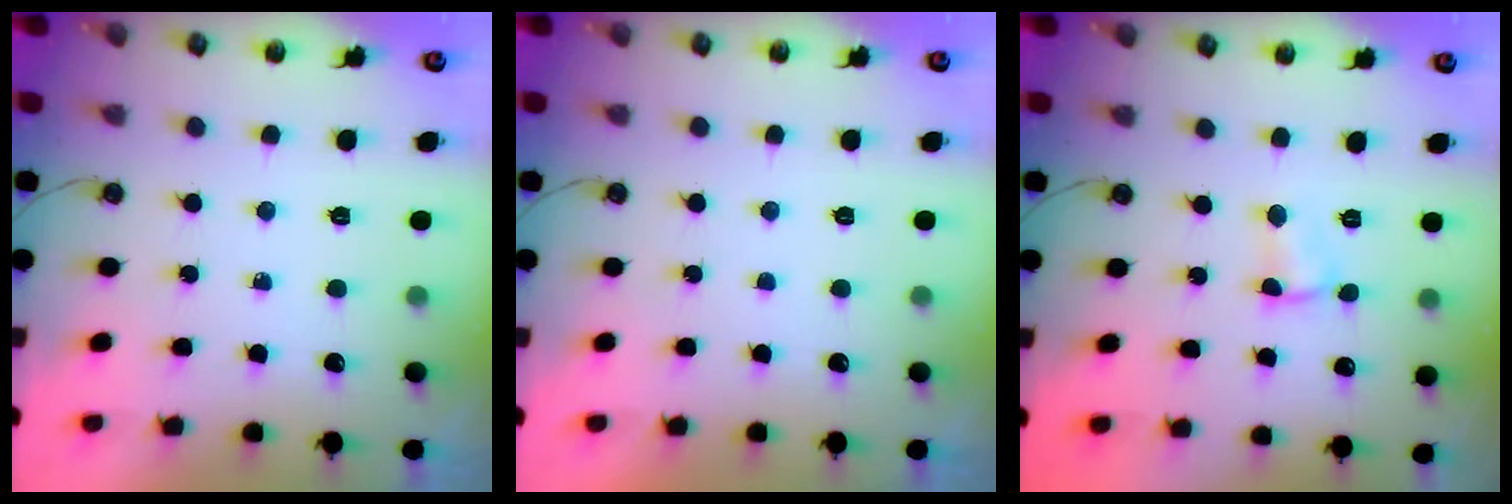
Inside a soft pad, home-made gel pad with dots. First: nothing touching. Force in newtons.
{"total": 0.0}
{"total": 2.9, "press": 2.9, "slide": 0.4}